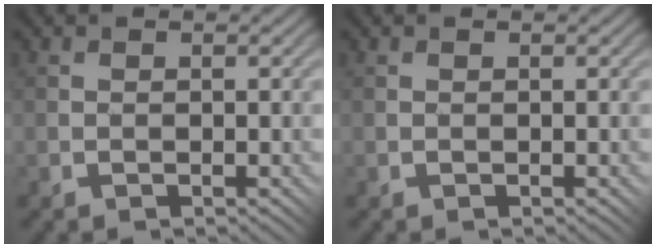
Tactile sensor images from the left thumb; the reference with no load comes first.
{"total": 0.0}